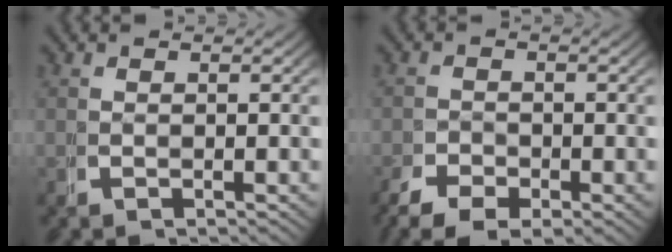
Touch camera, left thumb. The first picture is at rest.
{"total": 3.5, "force": [-2.3, 1.8, 1.9], "torque": [-0.025, -0.018, -0.037]}